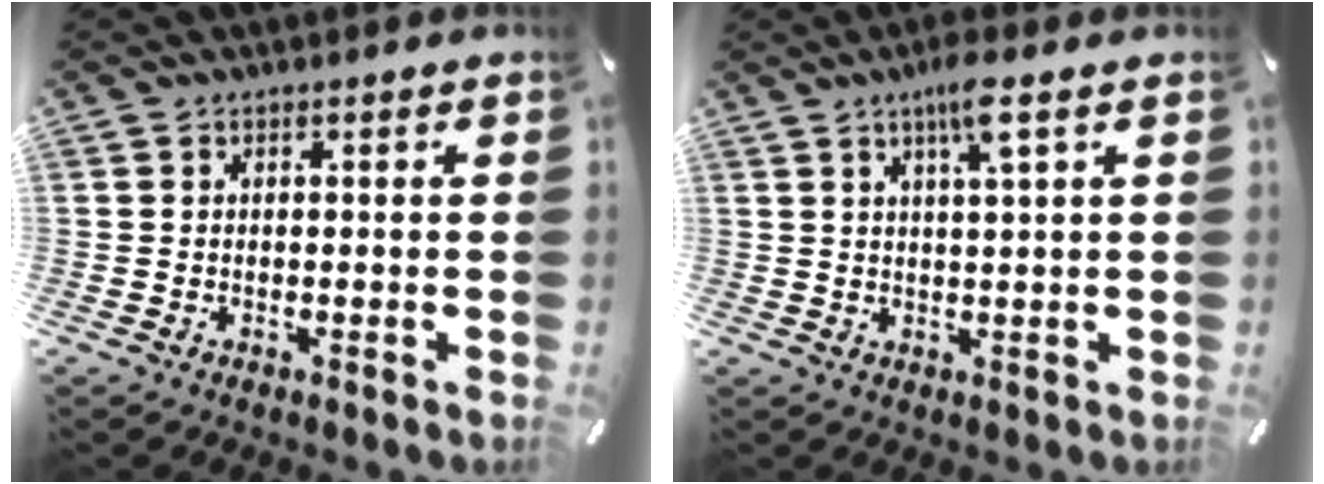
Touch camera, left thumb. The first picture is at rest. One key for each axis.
{"total": 6.2, "fx": 3.3, "fy": 0.6, "fz": 5.2, "tx": -0.101, "ty": 0.001, "tz": 0.052}